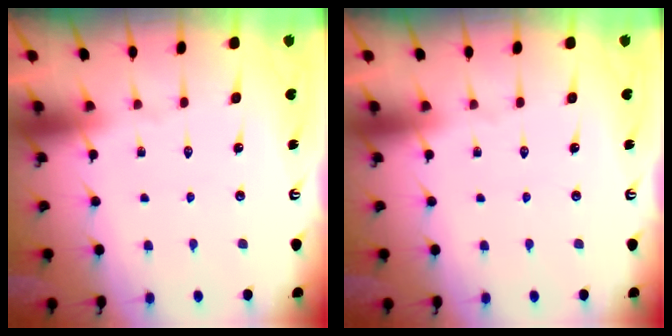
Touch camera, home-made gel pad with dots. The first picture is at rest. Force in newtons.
{"total": 0.0}